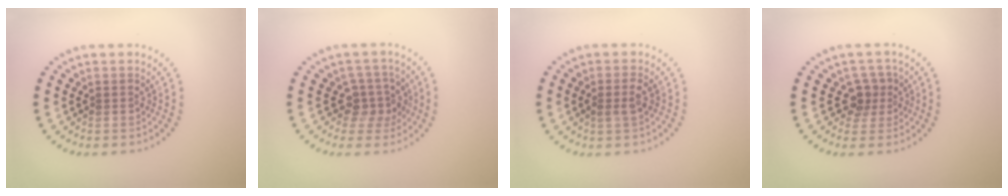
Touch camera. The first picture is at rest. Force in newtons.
{"total": 2.7, "press": 2.1, "slide": 1.7}
{"total": 1.3, "press": 1.2, "slide": 0.6}
{"total": 2.2, "press": 1.8, "slide": 1.4}